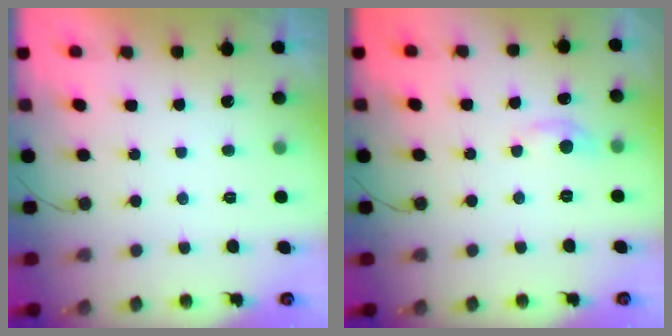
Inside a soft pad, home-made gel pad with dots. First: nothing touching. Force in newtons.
{"total": 5.0, "press": 4.9, "slide": 0.8}